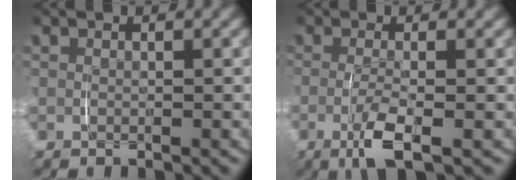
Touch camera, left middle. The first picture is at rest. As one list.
[{"total": 3.6, "force": [-1.2, 0.7, 3.4], "torque": [-0.070, -0.014, -0.017]}]